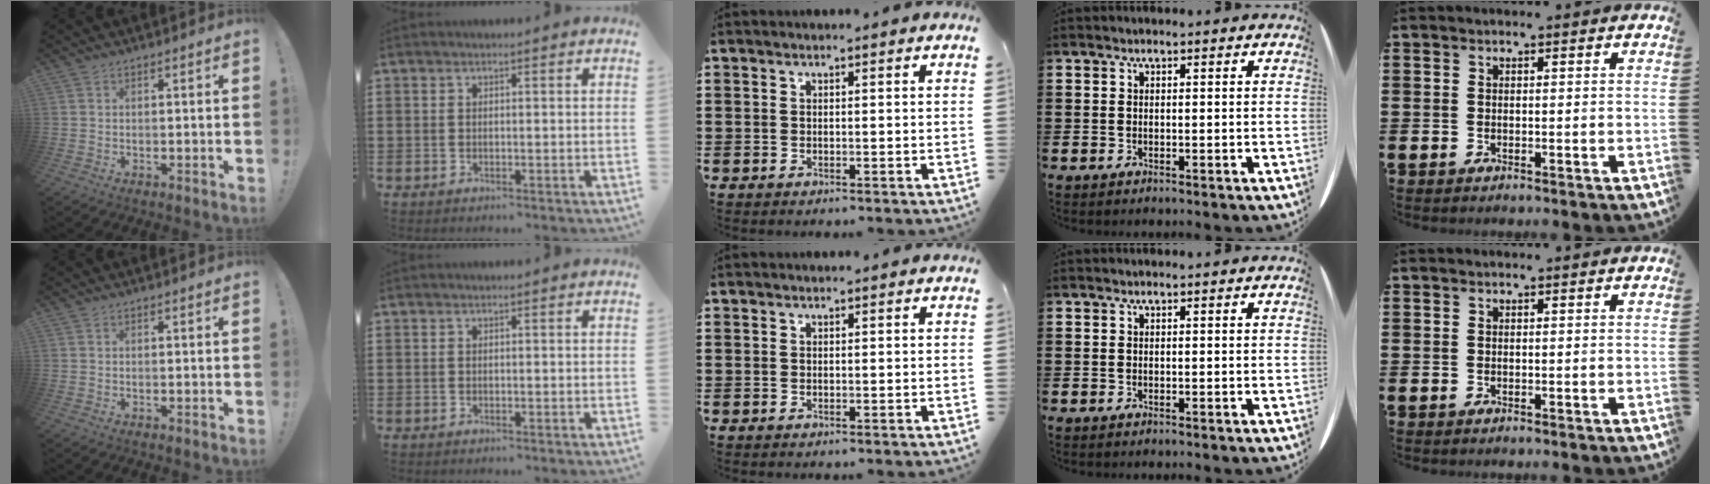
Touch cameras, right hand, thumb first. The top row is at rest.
{}